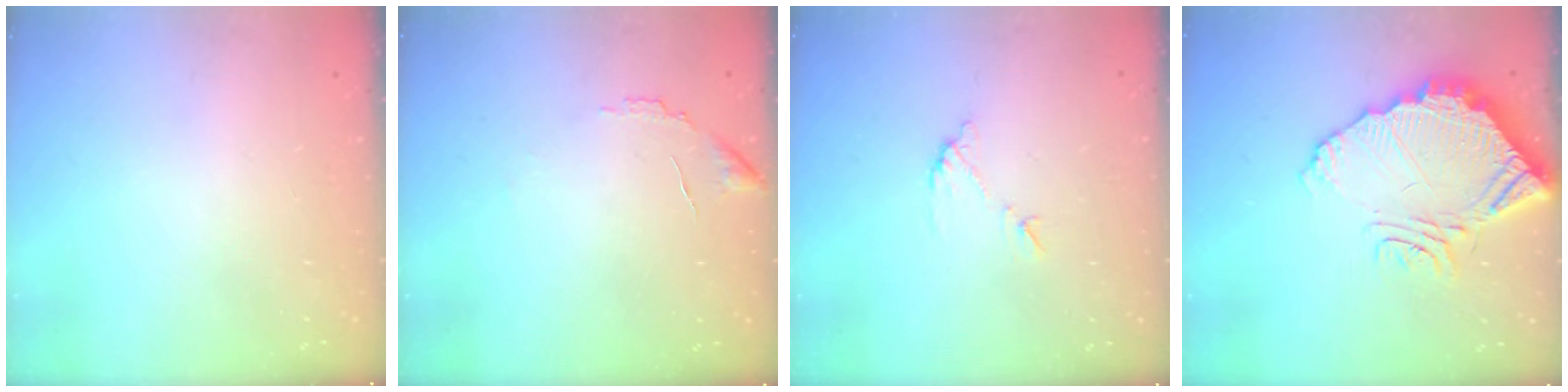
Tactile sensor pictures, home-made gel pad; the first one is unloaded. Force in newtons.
{"total": 6.9, "press": 6.9, "slide": 0.4}
{"total": 7.2, "press": 7.2, "slide": 0.2}
{"total": 14.0, "press": 13.9, "slide": 1.3}